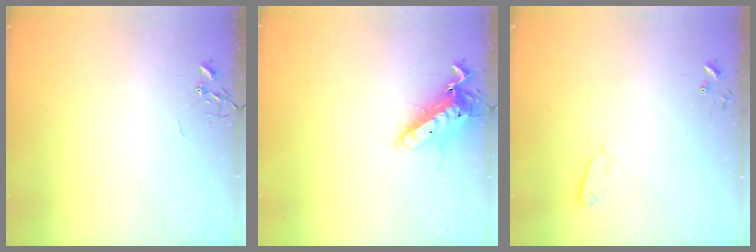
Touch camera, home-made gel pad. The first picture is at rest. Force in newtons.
{"total": 13.6, "press": 13.4, "slide": 2.0}
{"total": 2.9, "press": 2.9, "slide": 0.4}